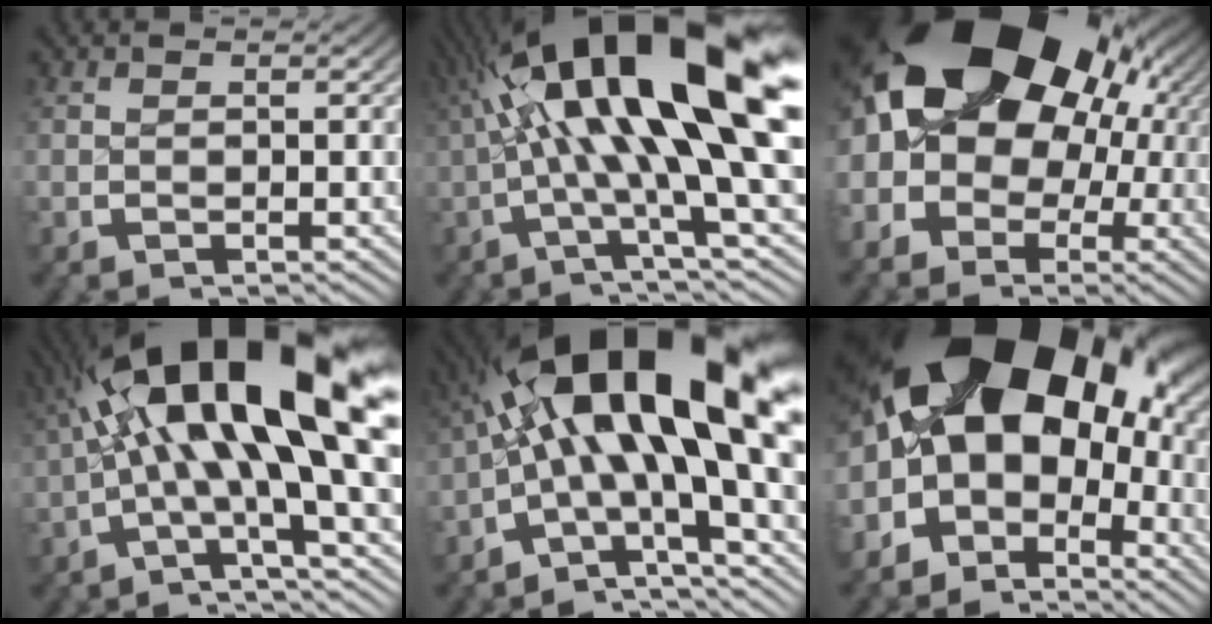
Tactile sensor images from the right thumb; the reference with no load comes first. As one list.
[{"total": 19.6, "force": [2.6, 8.9, 17.2], "torque": [-0.282, -0.003, 0.042]}, {"total": 20.9, "force": [3.5, 15.3, 13.8], "torque": [-0.267, 0.007, 0.040]}, {"total": 17.9, "force": [2.0, 8.7, 15.5], "torque": [-0.250, 0.002, 0.031]}, {"total": 19.8, "force": [1.1, 10.5, 16.8], "torque": [-0.289, -0.015, 0.022]}, {"total": 24.1, "force": [3.3, 16.1, 17.7], "torque": [-0.323, -0.007, 0.038]}]